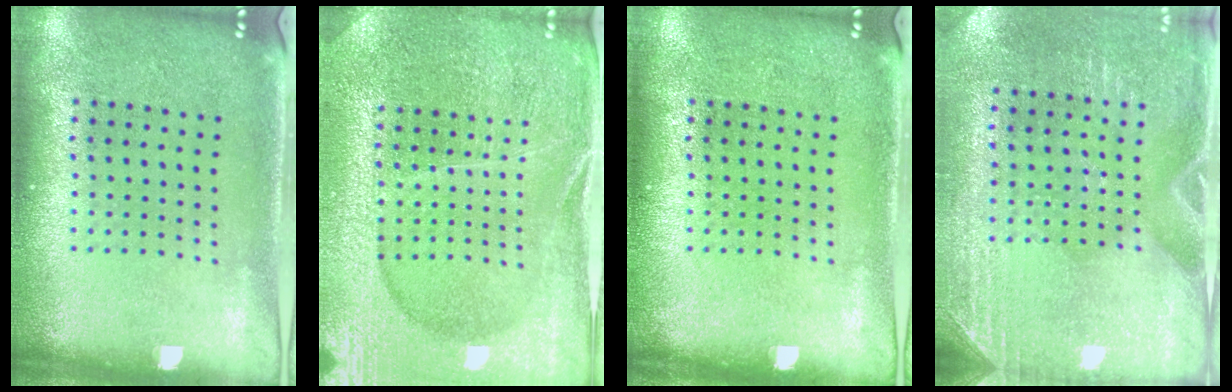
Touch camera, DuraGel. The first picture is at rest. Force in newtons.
{"total": 4.1, "press": 4.0, "slide": 1.2}
{"total": 0.0}
{"total": 2.8, "press": 2.6, "slide": 1.2}